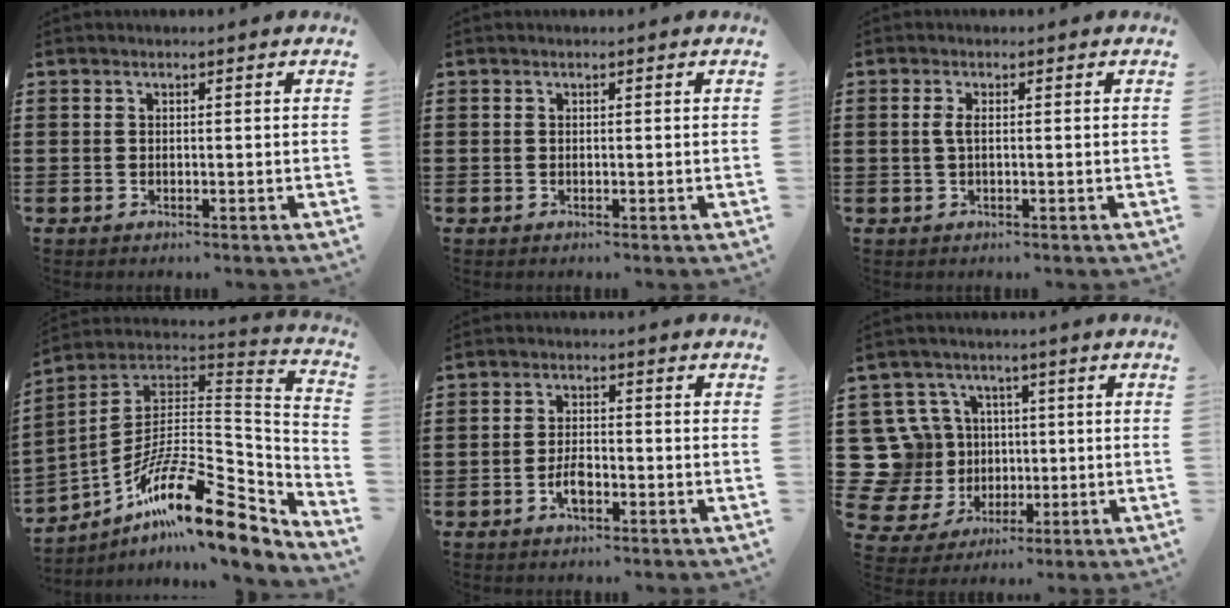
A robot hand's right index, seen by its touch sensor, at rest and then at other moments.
{"total": 0.0}
{"total": 1.8, "force": [-0.1, 0.4, 1.8], "torque": [-0.041, -0.002, -0.005]}
{"total": 17.6, "force": [-10.6, 5.3, 13.0], "torque": [-0.211, 0.011, -0.187]}
{"total": 3.4, "force": [-1.6, 1.5, 2.7], "torque": [-0.063, 0.000, -0.032]}
{"total": 11.2, "force": [1.4, 10.8, 2.7], "torque": [-0.140, -0.006, 0.037]}